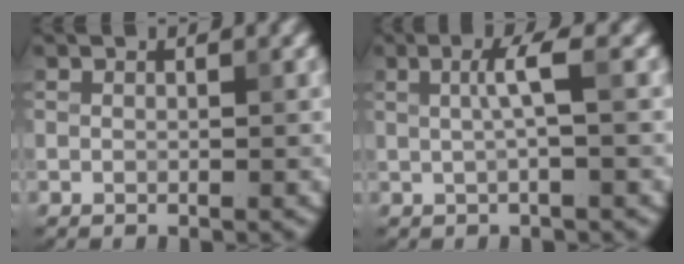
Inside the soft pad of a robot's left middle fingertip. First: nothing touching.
{"total": 2.6, "force": [0.3, 0.4, 2.5], "torque": [-0.047, 0.006, 0.003]}